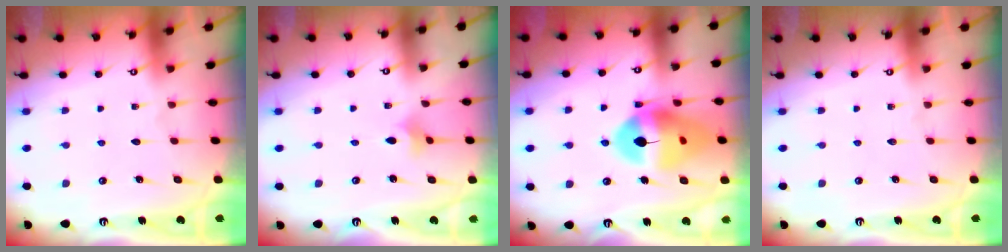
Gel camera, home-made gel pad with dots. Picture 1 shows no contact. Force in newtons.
{"total": 2.8, "press": 2.7, "slide": 0.6}
{"total": 17.1, "press": 16.9, "slide": 2.2}
{"total": 0.0}